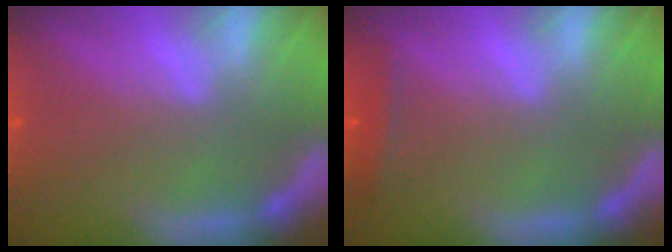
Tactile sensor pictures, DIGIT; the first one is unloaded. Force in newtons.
{"total": 1.4}